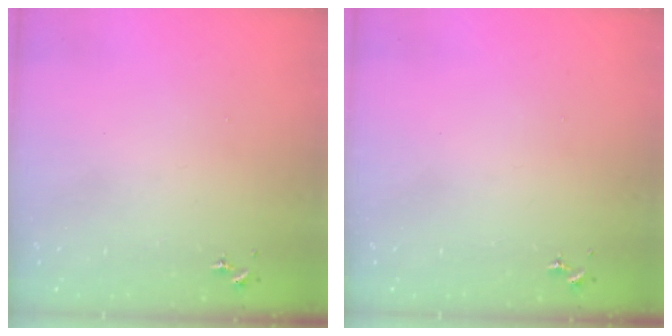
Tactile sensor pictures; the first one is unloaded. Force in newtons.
{"total": 0.0}